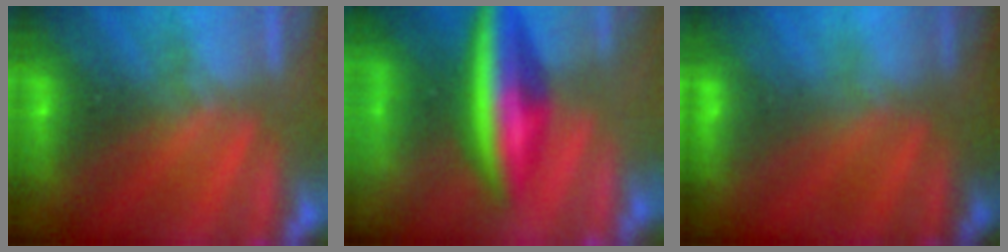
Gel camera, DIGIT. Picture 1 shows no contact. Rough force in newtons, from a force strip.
{"total": 6.6}
{"total": 4.6}